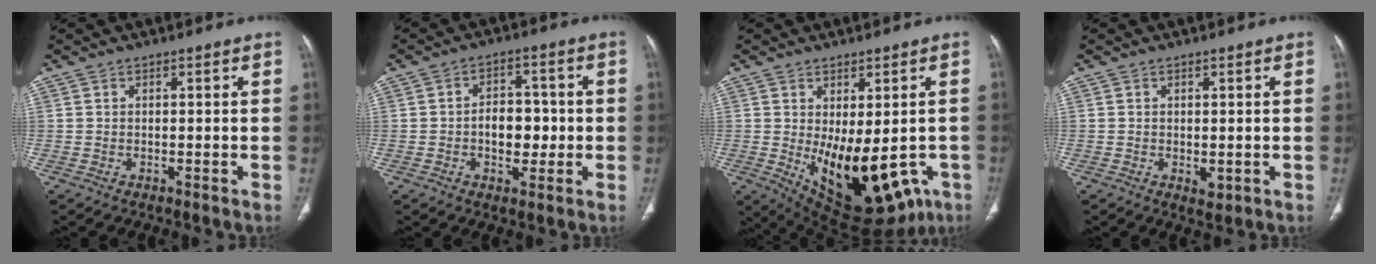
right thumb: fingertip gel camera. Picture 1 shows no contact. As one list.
[{"total": 7.1, "force": [-0.9, 4.8, 5.1], "torque": [-0.044, 0.014, -0.016]}, {"total": 18.2, "force": [-4.6, 9.3, 14.9], "torque": [-0.186, -0.010, -0.035]}, {"total": 1.8, "force": [-0.3, 1.1, 1.3], "torque": [-0.015, -0.004, 0.001]}]